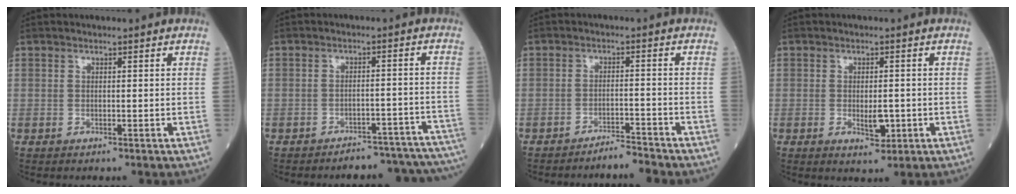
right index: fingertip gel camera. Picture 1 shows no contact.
{"total": 13.2, "force": [-12.9, 2.7, 1.6], "torque": [0.009, 0.034, -0.149]}
{"total": 3.5, "force": [-3.4, -0.7, 0.4], "torque": [-0.004, -0.013, -0.055]}
{"total": 3.5, "force": [-0.8, 1.4, 3.1], "torque": [-0.048, -0.003, -0.007]}